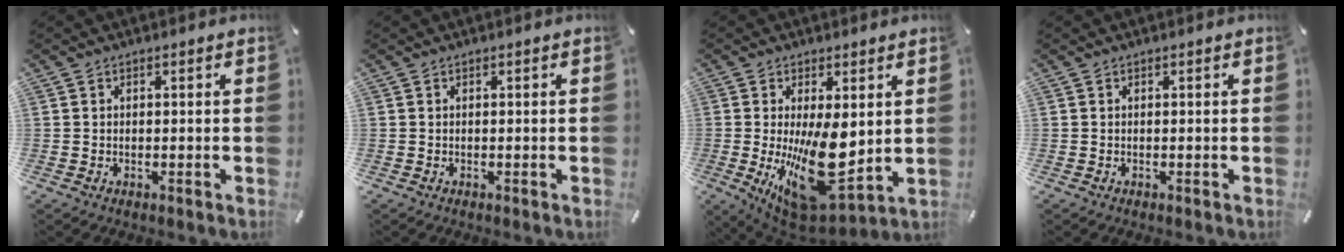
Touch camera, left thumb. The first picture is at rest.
{"total": 0.0}
{"total": 20.7, "force": [-0.3, 10.3, 17.9], "torque": [-0.289, -0.045, 0.022]}
{"total": 0.0}